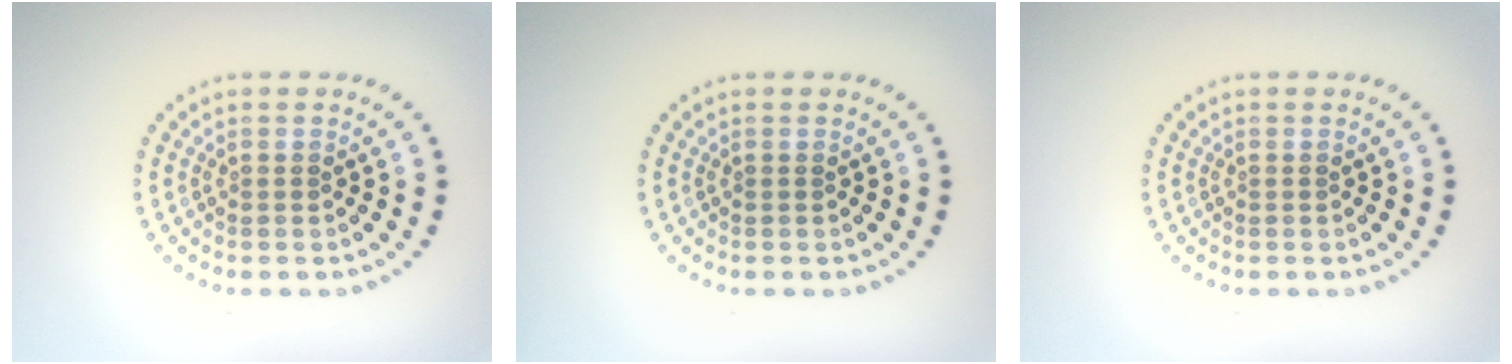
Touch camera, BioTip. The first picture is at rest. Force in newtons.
{"total": 0.0}
{"total": 0.0}